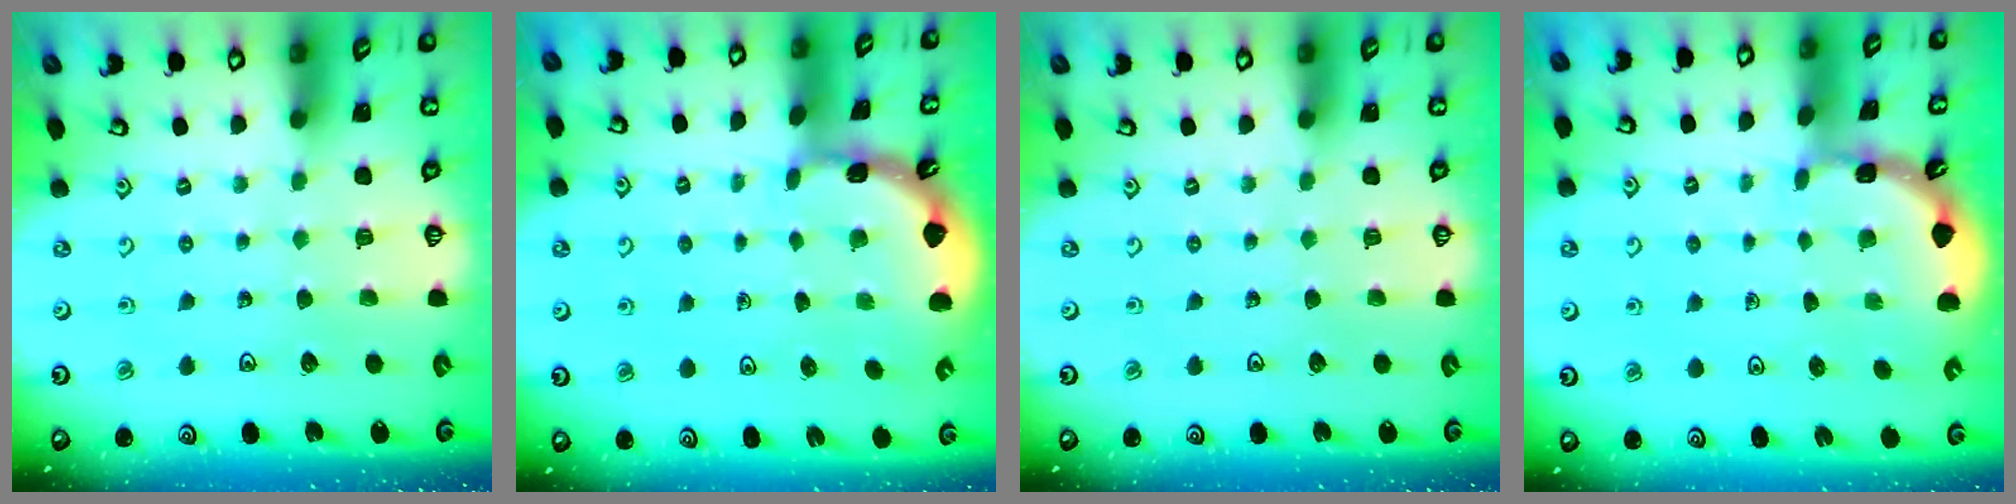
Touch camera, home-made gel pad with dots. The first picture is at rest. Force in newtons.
{"total": 1.8, "press": 1.8, "slide": 0.2}
{"total": 0.0}
{"total": 1.5, "press": 1.5, "slide": 0.1}